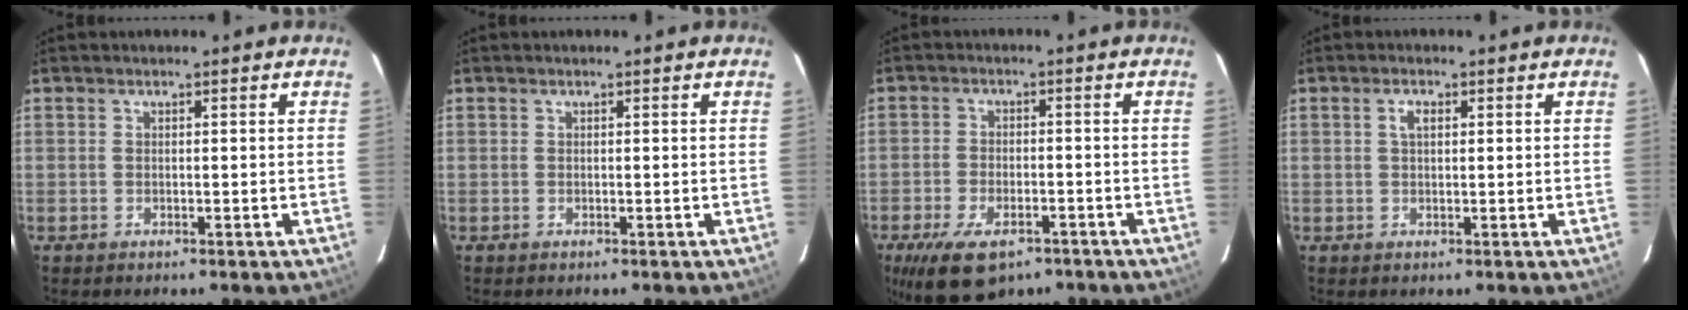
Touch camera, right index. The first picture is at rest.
{"total": 0.0}
{"total": 12.3, "force": [-7.9, 5.9, 7.3], "torque": [-0.163, -0.023, -0.129]}
{"total": 2.1, "force": [0.6, 1.0, 1.7], "torque": [-0.032, 0.006, 0.011]}